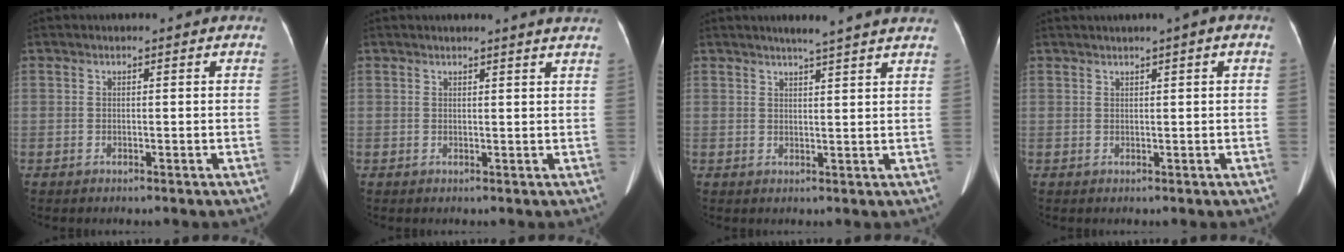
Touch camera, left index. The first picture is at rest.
{"total": 3.9, "force": [3.5, -0.7, 1.5], "torque": [-0.021, 0.000, 0.025]}
{"total": 7.5, "force": [6.4, -0.6, 3.8], "torque": [-0.053, 0.010, 0.066]}
{"total": 2.0, "force": [0.9, -0.1, 1.8], "torque": [-0.032, 0.009, 0.015]}